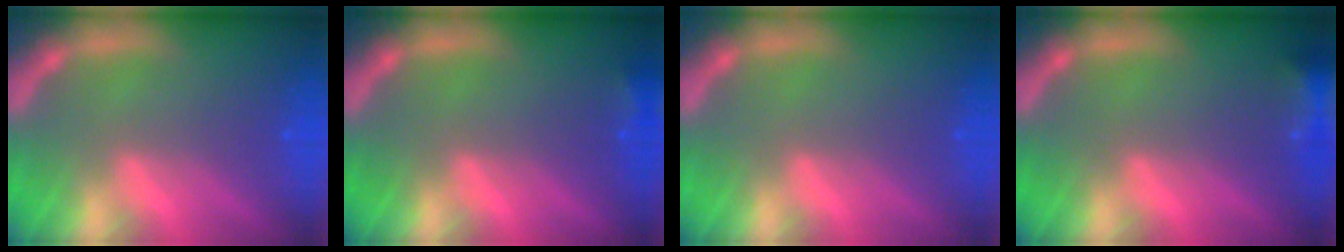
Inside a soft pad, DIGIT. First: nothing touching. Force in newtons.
{"total": 1.4}
{"total": 0.0}
{"total": 4.9}